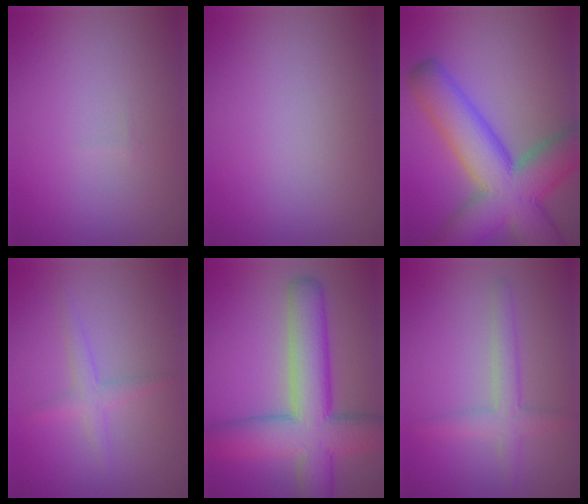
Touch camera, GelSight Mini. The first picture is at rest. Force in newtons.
{"total": 0.0}
{"total": 12.5, "press": 12.4, "slide": 0.5}
{"total": 1.8, "press": 1.8, "slide": 0.1}
{"total": 10.5, "press": 10.5, "slide": 0.5}
{"total": 2.9, "press": 2.9, "slide": 0.2}